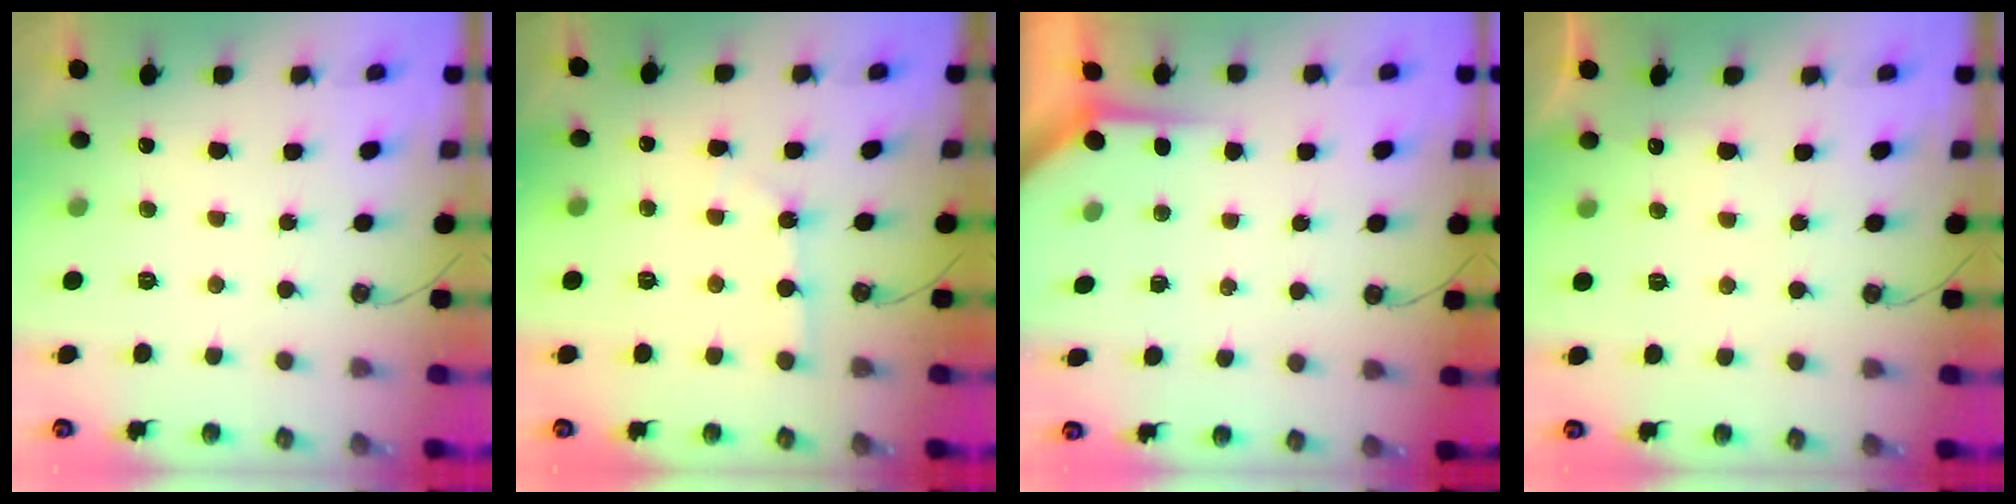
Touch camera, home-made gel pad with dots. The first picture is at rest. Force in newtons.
{"total": 1.9, "press": 1.9, "slide": 0.1}
{"total": 3.6, "press": 3.6, "slide": 0.3}
{"total": 3.9, "press": 3.9, "slide": 0.5}